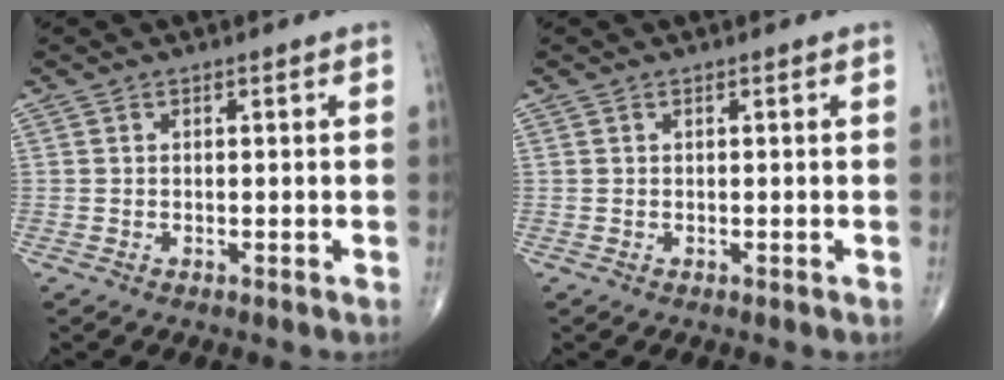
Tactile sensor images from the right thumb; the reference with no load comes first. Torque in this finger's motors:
{"motor_torque": [-0.14, -0.12, 0.30, -0.01, -0.04]}